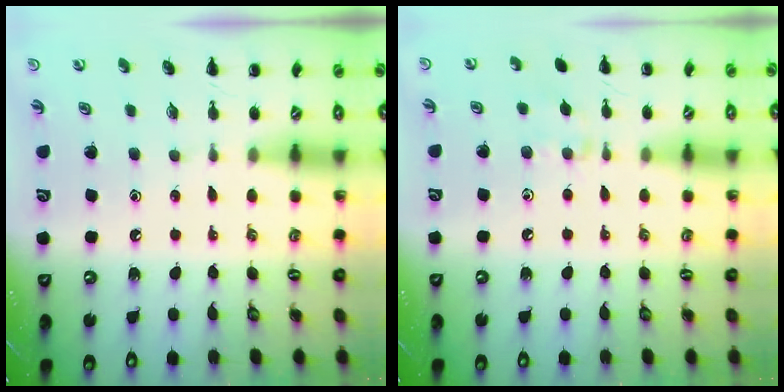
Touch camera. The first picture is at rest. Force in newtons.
{"total": 6.3, "press": 6.1, "slide": 1.8}